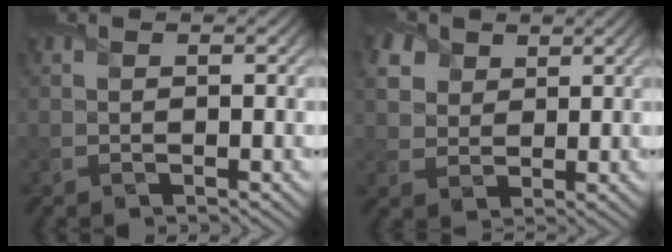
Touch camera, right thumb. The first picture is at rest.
{"total": 5.1, "force": [2.8, 3.7, 2.2], "torque": [-0.075, 0.006, 0.050]}